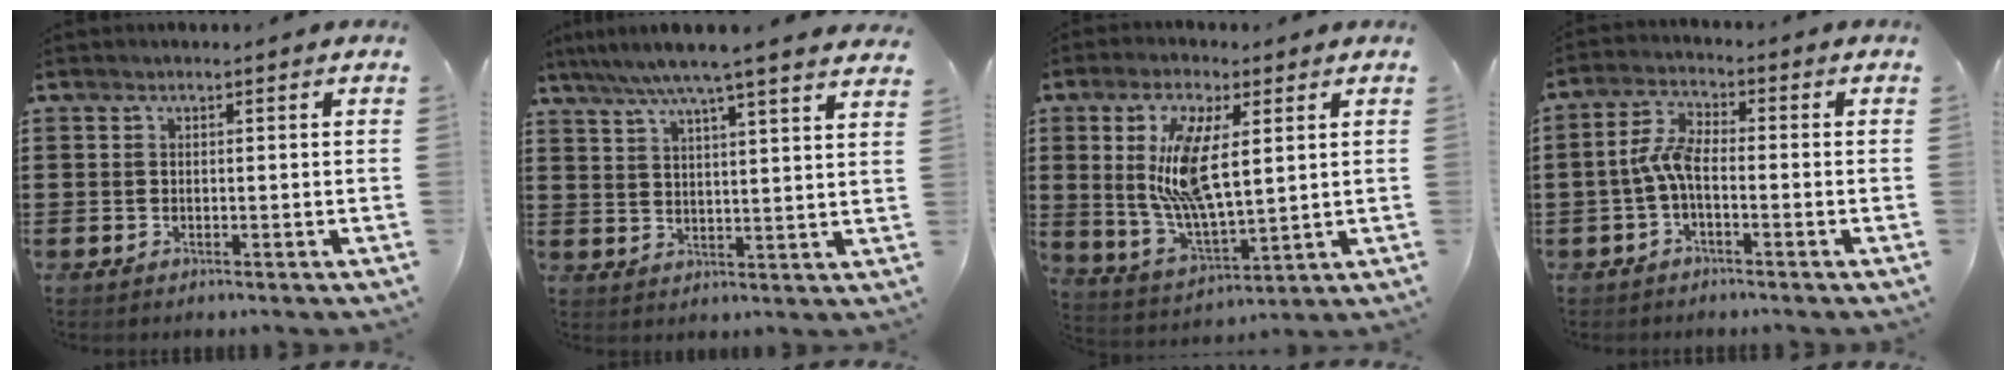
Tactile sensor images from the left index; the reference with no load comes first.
{"total": 6.6, "force": [5.6, -0.8, 3.4], "torque": [-0.084, -0.025, 0.096]}
{"total": 11.4, "force": [3.4, 4.2, 10.1], "torque": [-0.219, 0.000, 0.057]}
{"total": 5.0, "force": [-1.1, 1.8, 4.6], "torque": [-0.112, -0.002, -0.029]}